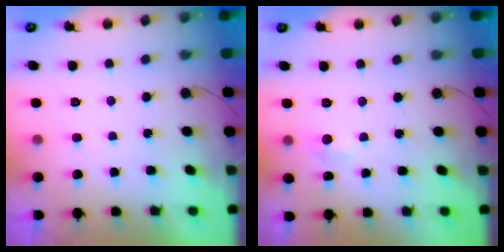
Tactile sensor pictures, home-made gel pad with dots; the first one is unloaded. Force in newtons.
{"total": 5.5, "press": 5.4, "slide": 0.9}